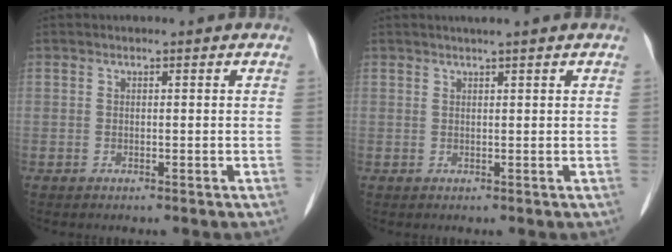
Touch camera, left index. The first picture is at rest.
{"total": 2.2, "force": [1.8, -0.4, 1.2], "torque": [-0.013, 0.010, 0.031]}